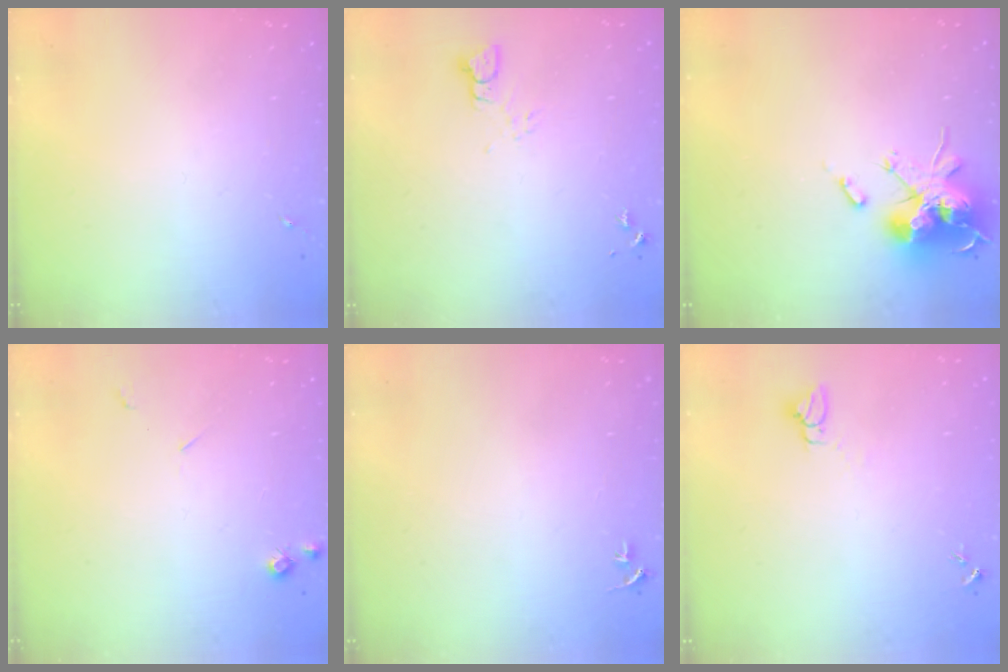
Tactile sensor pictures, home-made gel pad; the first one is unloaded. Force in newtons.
{"total": 3.0, "press": 3.0, "slide": 0.2}
{"total": 18.9, "press": 18.9, "slide": 0.2}
{"total": 5.6, "press": 5.6, "slide": 0.8}
{"total": 3.1, "press": 3.1, "slide": 0.4}
{"total": 3.0, "press": 3.0, "slide": 0.1}